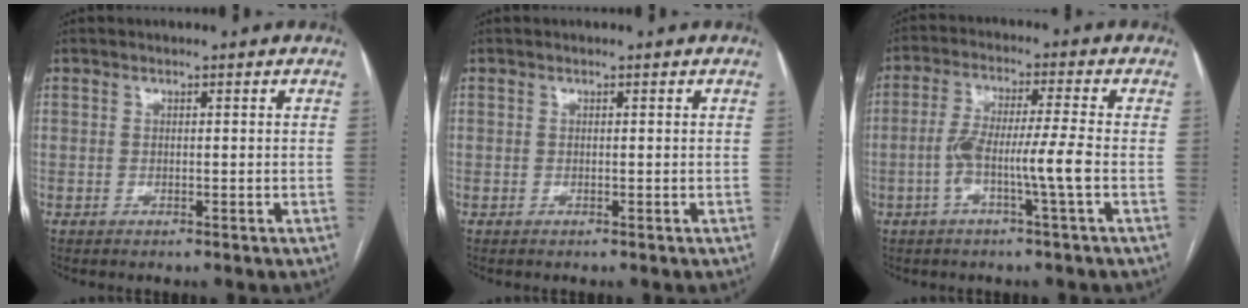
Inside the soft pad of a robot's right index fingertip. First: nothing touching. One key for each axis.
{"total": 0.0}
{"total": 7.6, "fx": -2.2, "fy": -0.6, "fz": 7.3, "tx": -0.142, "ty": 0.011, "tz": -0.042}